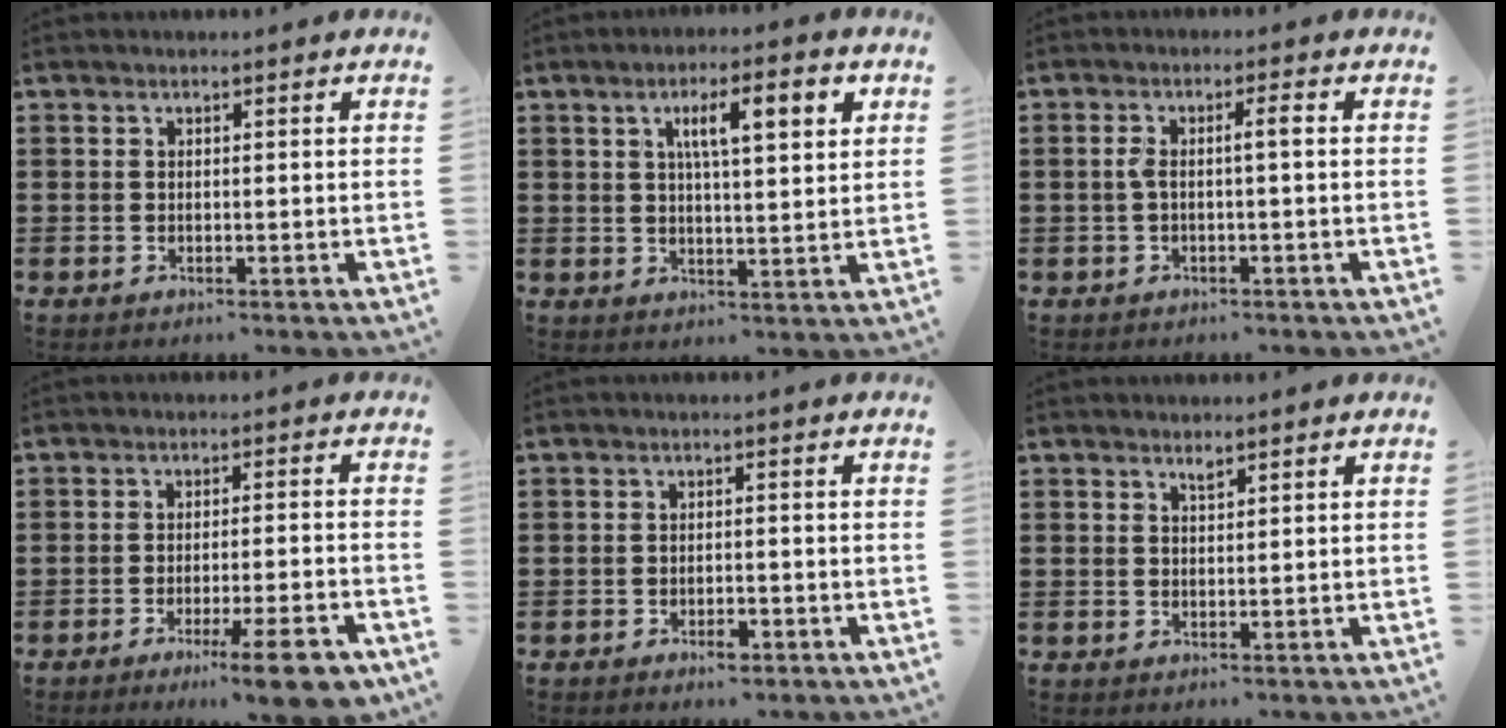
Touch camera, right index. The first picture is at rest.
{"total": 7.1, "force": [2.5, 1.7, 6.5], "torque": [-0.124, 0.004, 0.036]}
{"total": 2.7, "force": [-0.2, 0.2, 2.7], "torque": [-0.058, -0.002, -0.010]}
{"total": 8.2, "force": [-5.2, 0.5, 6.4], "torque": [-0.097, -0.008, -0.089]}
{"total": 1.9, "force": [-1.3, 0.8, 1.2], "torque": [-0.025, 0.000, -0.025]}
{"total": 1.0, "force": [0.9, 0.2, 0.4], "torque": [-0.010, 0.000, 0.017]}